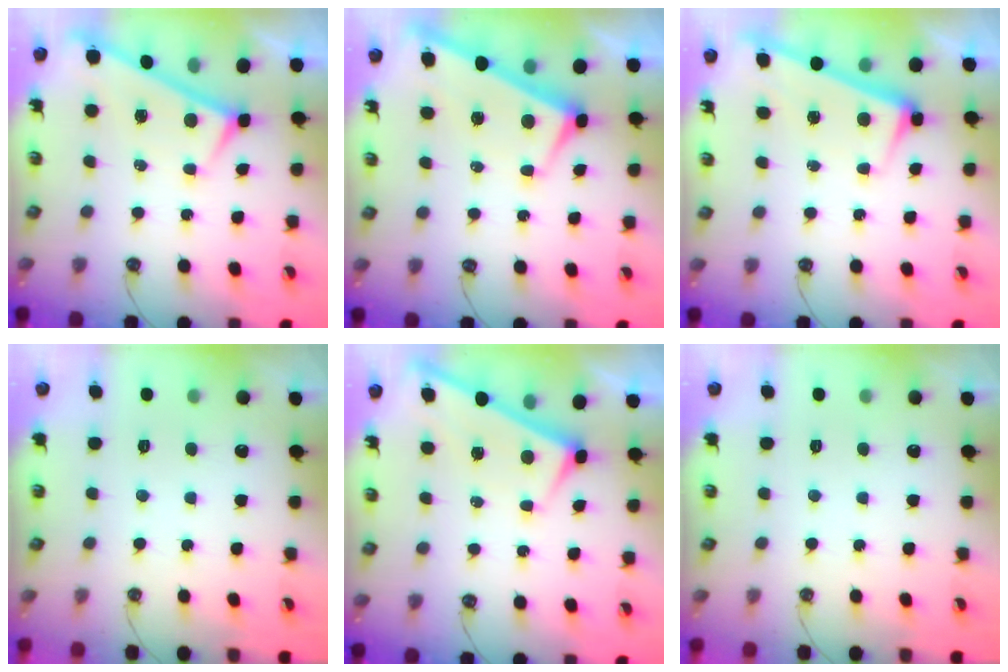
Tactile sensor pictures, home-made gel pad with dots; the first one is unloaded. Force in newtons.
{"total": 2.7, "press": 2.5, "slide": 0.9}
{"total": 2.6, "press": 2.5, "slide": 0.7}
{"total": 0.0}
{"total": 1.9, "press": 1.9, "slide": 0.2}
{"total": 0.0}